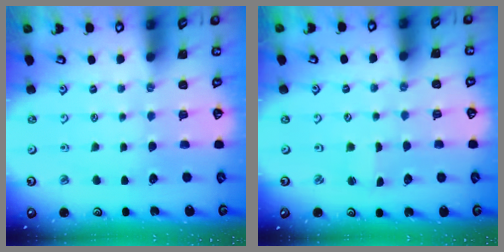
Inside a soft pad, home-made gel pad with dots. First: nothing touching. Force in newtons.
{"total": 0.6, "press": 0.6, "slide": 0.0}